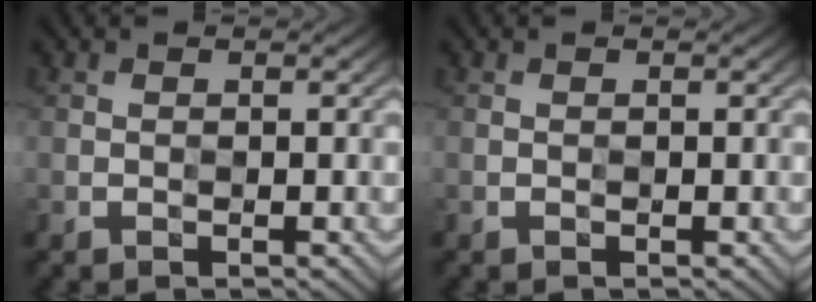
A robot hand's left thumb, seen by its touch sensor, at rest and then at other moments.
{"total": 0.0}